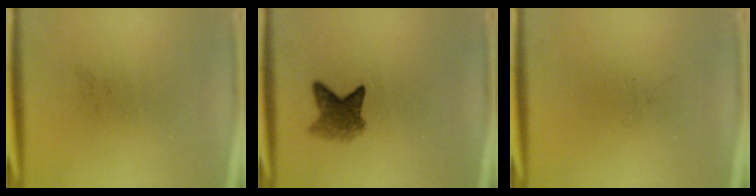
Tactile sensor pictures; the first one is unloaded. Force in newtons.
{"total": 4.4}
{"total": 0.0}